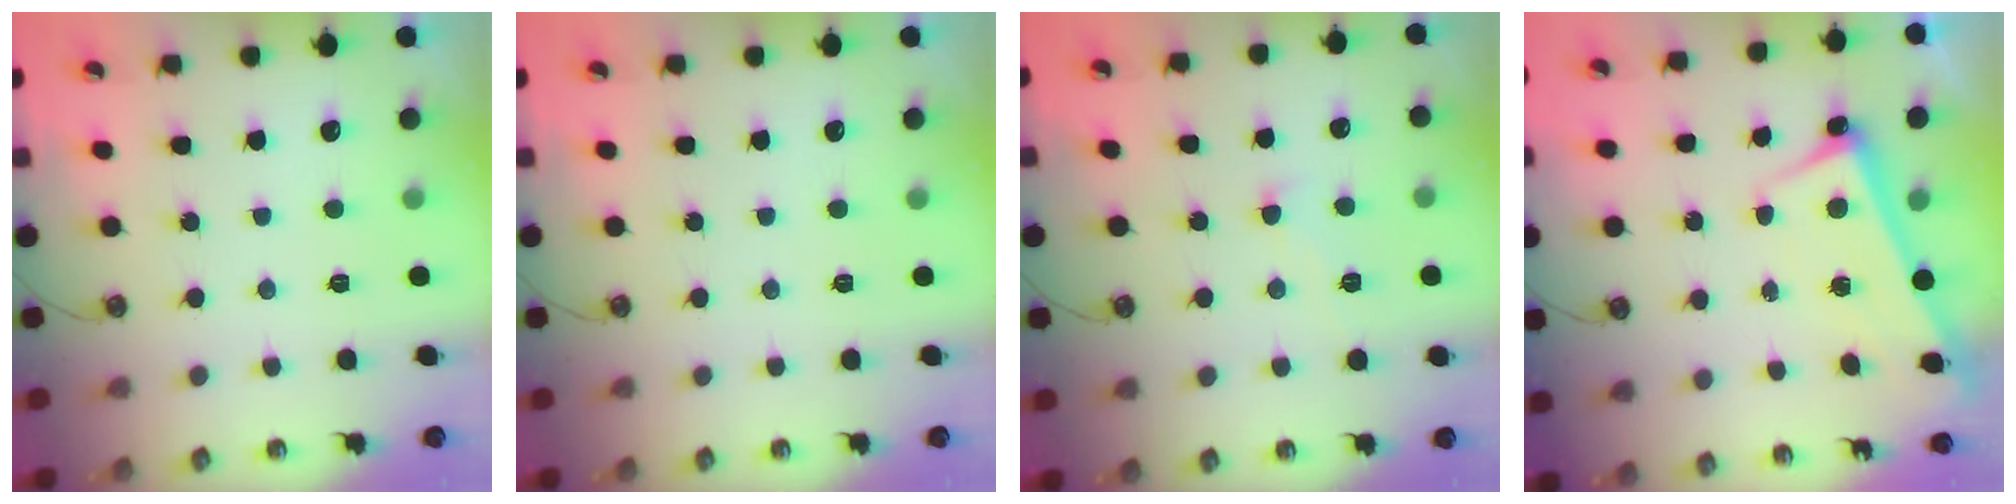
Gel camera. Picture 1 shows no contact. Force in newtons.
{"total": 0.0}
{"total": 1.1, "press": 1.1, "slide": 0.3}
{"total": 2.9, "press": 2.8, "slide": 0.4}